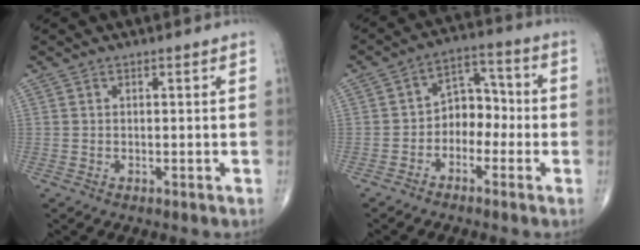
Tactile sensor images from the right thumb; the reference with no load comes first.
{"total": 7.3, "force": [-2.0, 5.4, 4.5], "torque": [-0.033, 0.042, -0.050]}